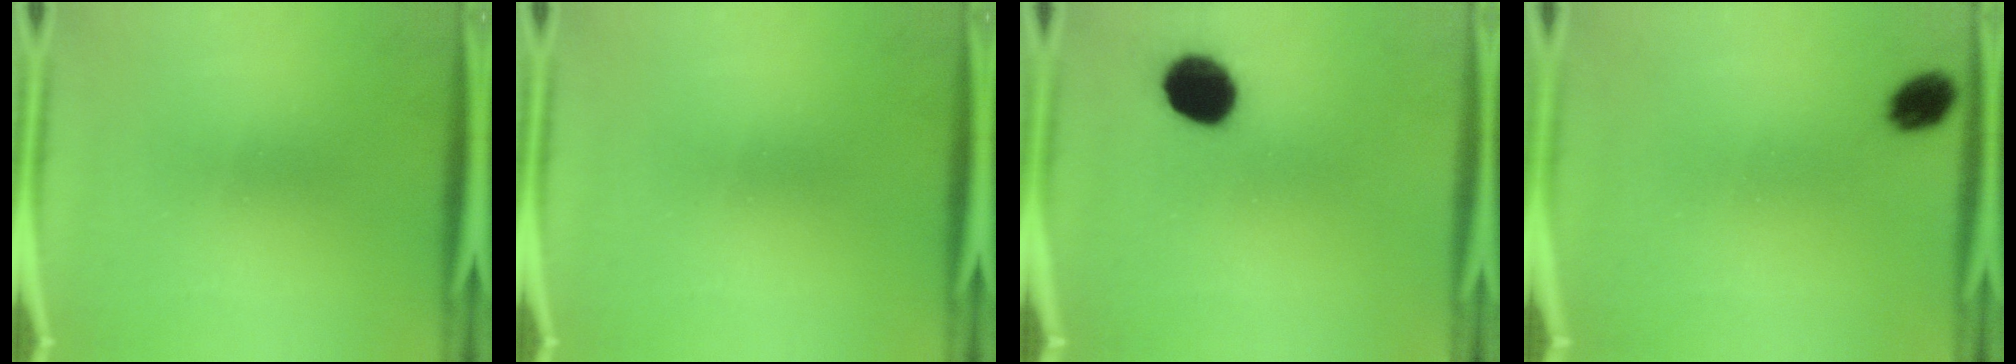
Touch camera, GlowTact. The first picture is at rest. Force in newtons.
{"total": 0.0}
{"total": 12.6}
{"total": 4.6}